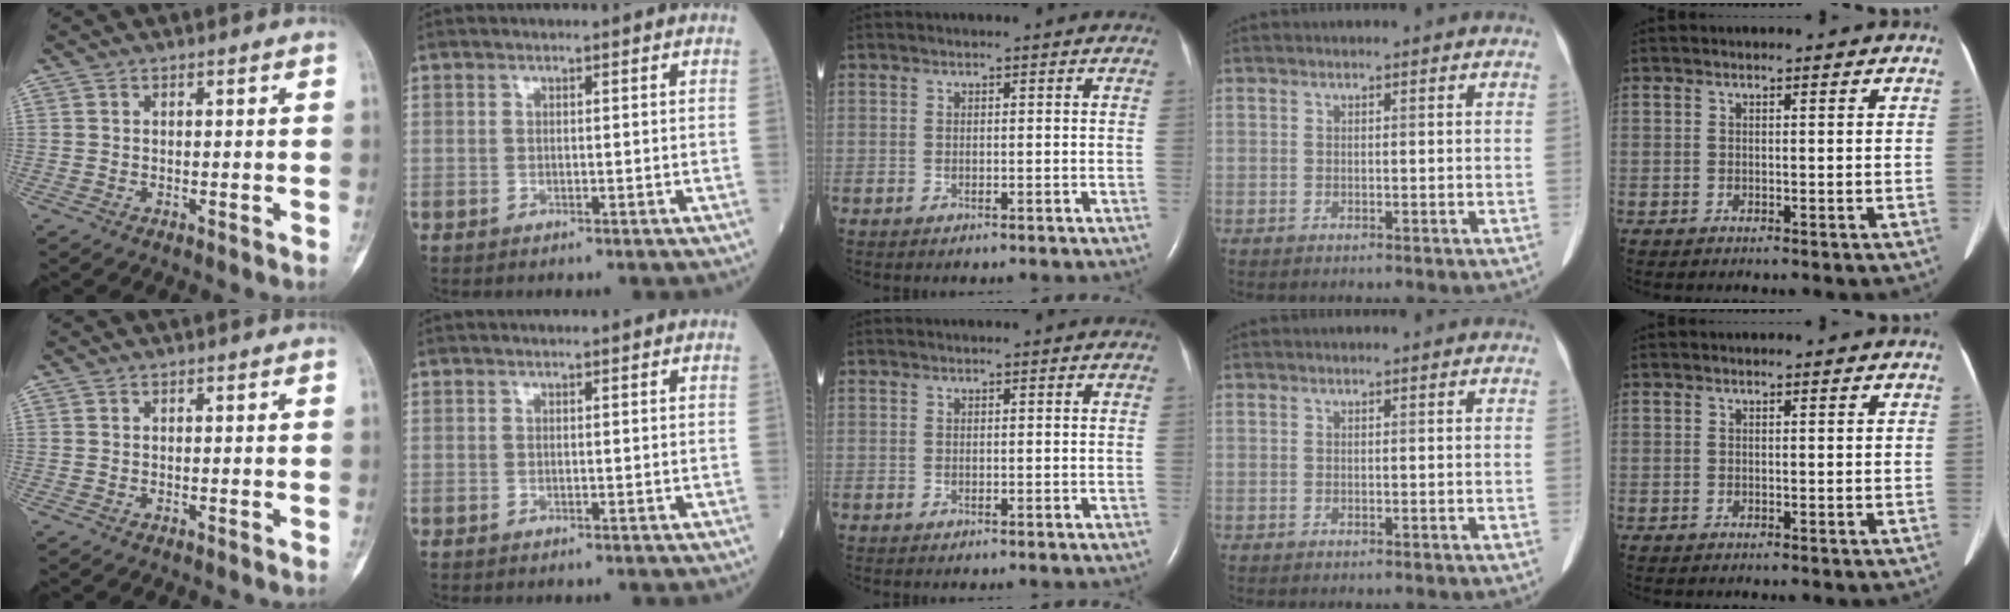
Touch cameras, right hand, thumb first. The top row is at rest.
{}